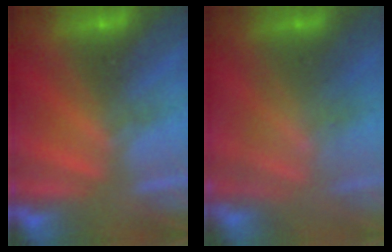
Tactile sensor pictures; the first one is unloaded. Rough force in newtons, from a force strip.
{"total": 3.4}